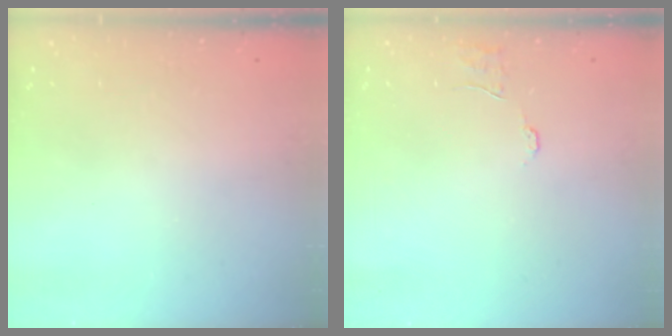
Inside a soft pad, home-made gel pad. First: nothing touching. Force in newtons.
{"total": 4.2, "press": 4.1, "slide": 0.2}